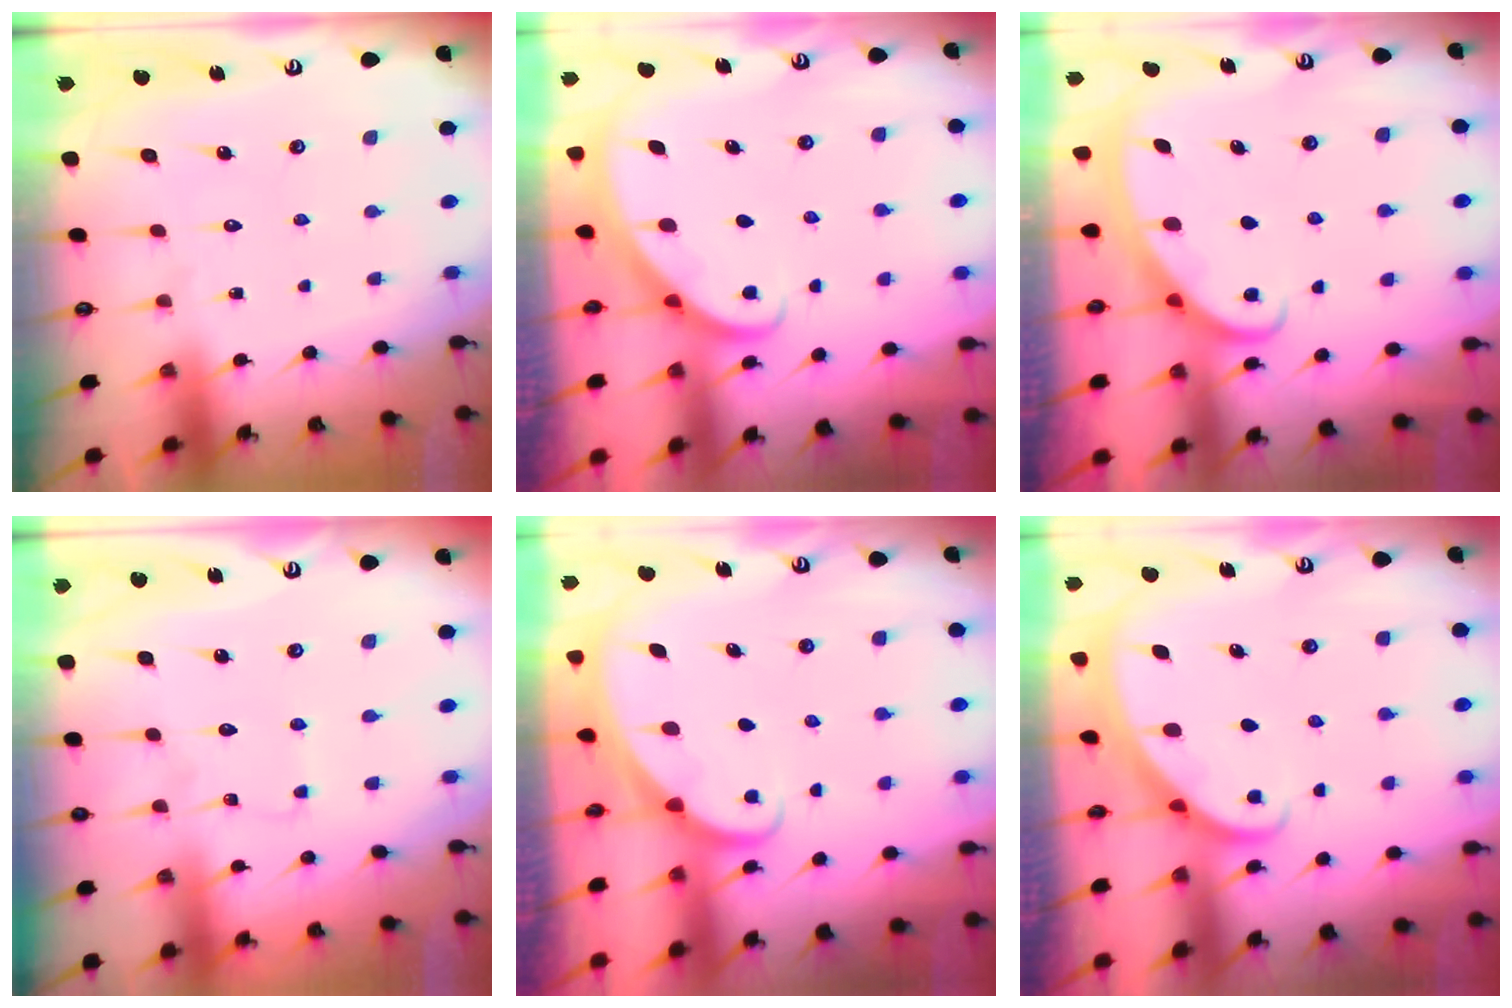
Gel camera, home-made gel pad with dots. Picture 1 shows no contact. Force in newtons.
{"total": 2.6, "press": 2.6, "slide": 0.2}
{"total": 2.8, "press": 2.8, "slide": 0.4}
{"total": 1.8, "press": 1.8, "slide": 0.1}
{"total": 1.6, "press": 1.6, "slide": 0.1}
{"total": 1.7, "press": 1.7, "slide": 0.1}